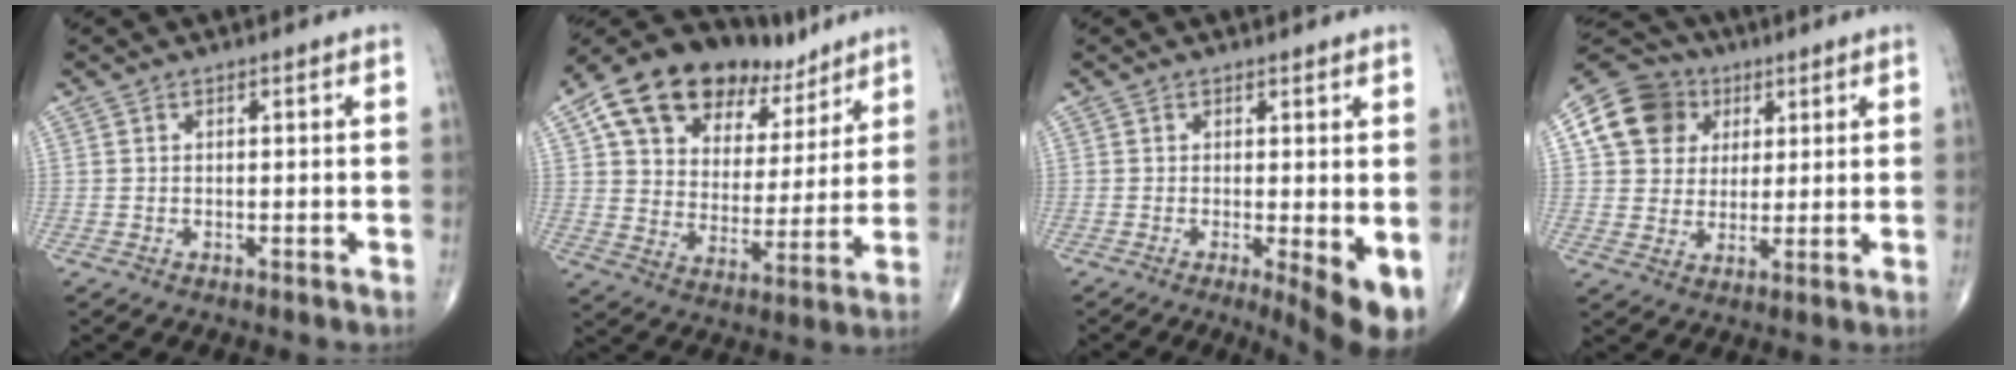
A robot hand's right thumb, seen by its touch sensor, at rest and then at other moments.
{"total": 21.1, "force": [11.7, 13.2, 11.5], "torque": [-0.151, -0.008, 0.195]}
{"total": 6.5, "force": [-1.0, 1.5, 6.2], "torque": [-0.091, -0.019, -0.013]}
{"total": 11.9, "force": [4.0, 10.3, 4.4], "torque": [-0.059, 0.003, 0.063]}